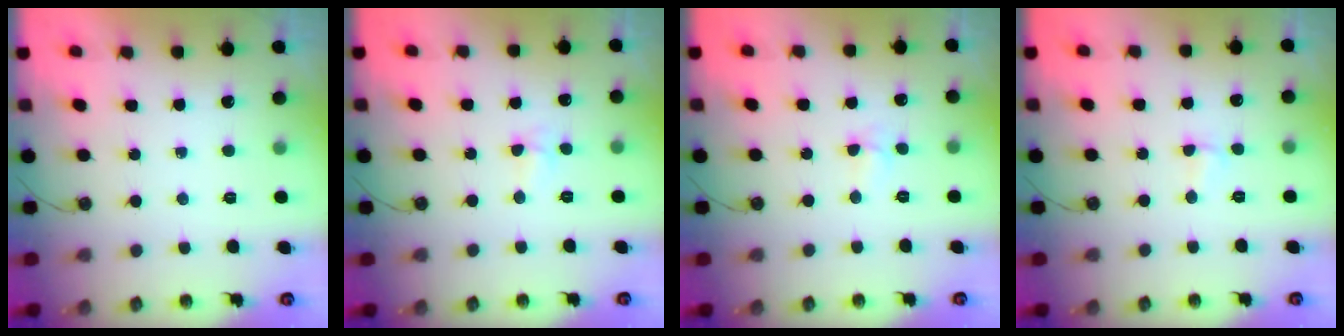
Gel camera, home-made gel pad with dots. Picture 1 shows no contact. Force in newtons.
{"total": 5.6, "press": 4.5, "slide": 3.3}
{"total": 4.9, "press": 3.4, "slide": 3.5}
{"total": 2.9, "press": 2.9, "slide": 0.6}